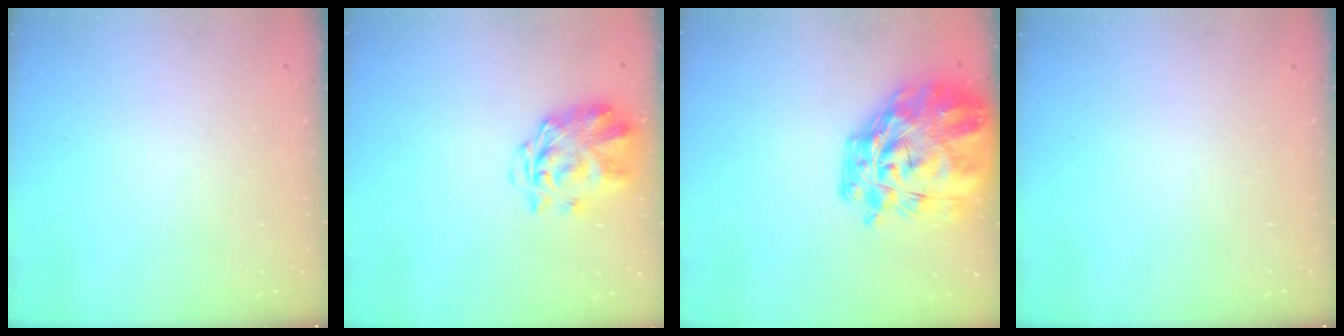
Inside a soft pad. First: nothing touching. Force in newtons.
{"total": 3.4, "press": 3.0, "slide": 1.6}
{"total": 17.4, "press": 16.2, "slide": 6.3}
{"total": 0.0}